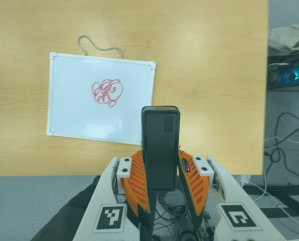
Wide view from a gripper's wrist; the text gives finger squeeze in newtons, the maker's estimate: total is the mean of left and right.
{"total": 4.9, "left": 3.3, "right": 6.5}